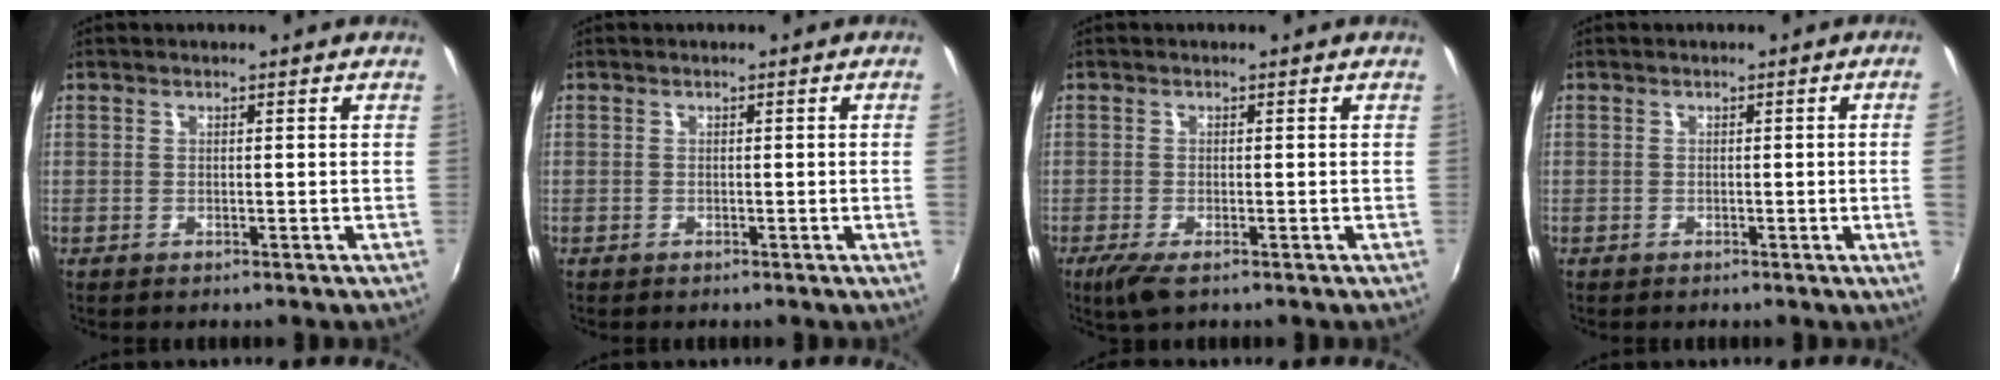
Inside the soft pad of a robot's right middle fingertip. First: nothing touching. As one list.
[{"total": 1.6, "force": [0.0, -1.0, 1.3], "torque": [-0.009, -0.013, 0.001]}, {"total": 5.5, "force": [-3.7, 1.5, 3.7], "torque": [-0.087, -0.024, -0.067]}, {"total": 3.3, "force": [0.0, -1.8, 2.8], "torque": [-0.043, -0.012, 0.005]}]